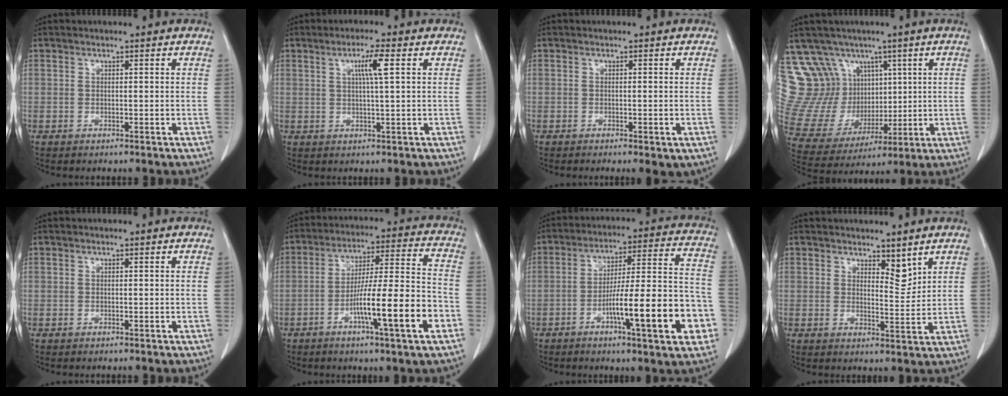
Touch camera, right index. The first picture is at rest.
{"total": 4.2, "force": [1.3, -0.4, 4.0], "torque": [-0.070, 0.001, 0.022]}
{"total": 2.8, "force": [-1.2, 0.6, 2.4], "torque": [-0.030, -0.008, -0.012]}
{"total": 17.5, "force": [9.2, 13.5, 6.0], "torque": [-0.143, 0.066, 0.207]}
{"total": 0.0}
{"total": 15.1, "force": [-5.8, 0.3, 14.0], "torque": [-0.230, 0.002, -0.093]}
{"total": 17.9, "force": [-6.5, 2.2, 16.5], "torque": [-0.219, 0.022, -0.091]}
{"total": 3.6, "force": [2.8, 1.3, 1.9], "torque": [-0.028, -0.011, 0.049]}